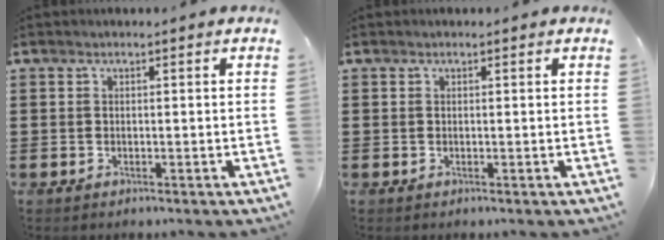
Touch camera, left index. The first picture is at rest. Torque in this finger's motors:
{"motor_torque": [2.14, 0.00, 0.03, 0.01]}